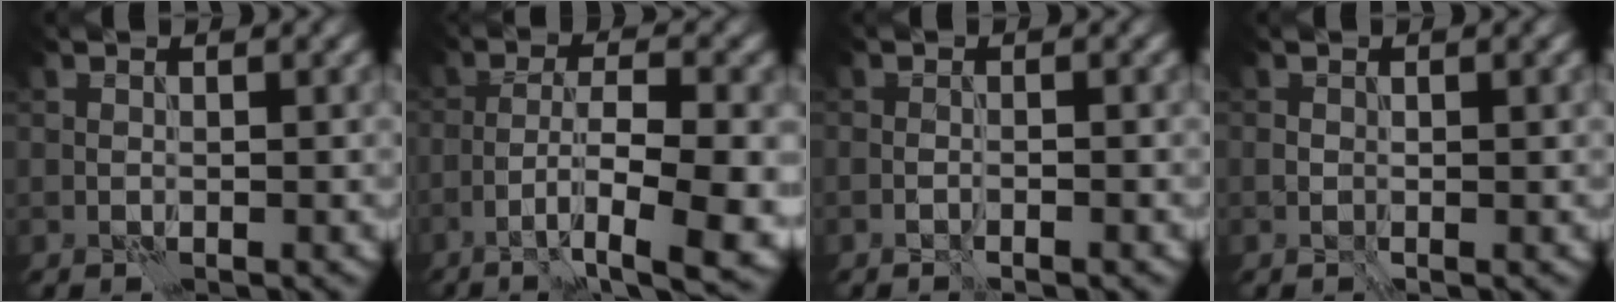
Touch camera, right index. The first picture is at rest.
{"total": 10.5, "force": [-4.8, 2.8, 8.9], "torque": [-0.147, -0.005, -0.069]}
{"total": 1.1, "force": [-0.8, 0.1, 0.7], "torque": [-0.012, 0.002, -0.017]}
{"total": 1.6, "force": [-0.1, 0.7, 1.5], "torque": [-0.021, -0.002, -0.002]}